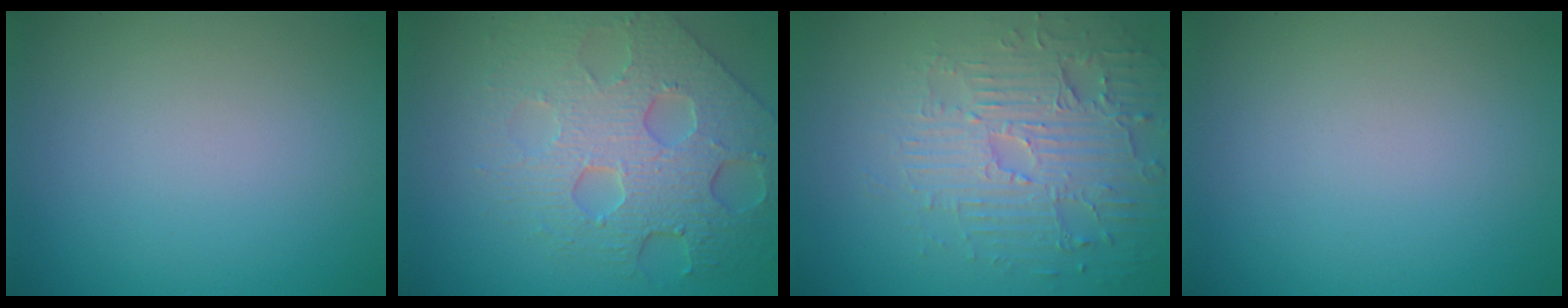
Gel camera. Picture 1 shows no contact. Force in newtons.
{"total": 7.7, "press": 5.7, "slide": 5.2}
{"total": 4.6, "press": 4.1, "slide": 1.9}
{"total": 0.0}